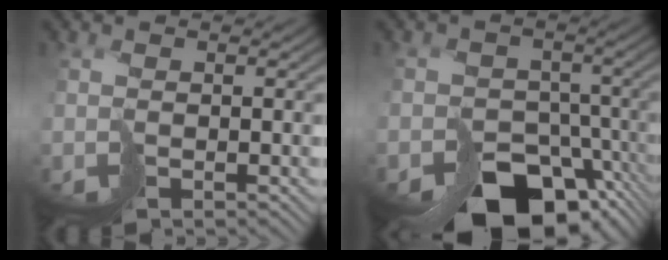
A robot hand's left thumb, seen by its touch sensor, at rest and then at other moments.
{"total": 11.2, "force": [-7.7, 6.8, 4.5], "torque": [-0.060, -0.030, -0.102]}